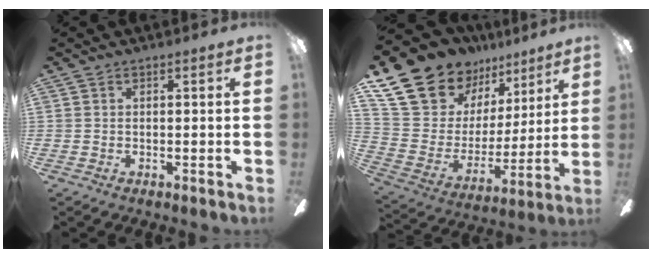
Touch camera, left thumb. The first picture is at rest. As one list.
[{"total": 20.5, "force": [15.3, 11.6, 7.3], "torque": [-0.158, -0.099, 0.298]}]